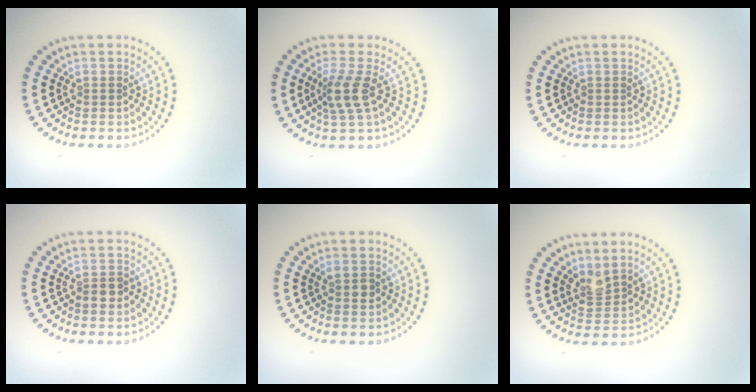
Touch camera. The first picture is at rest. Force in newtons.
{"total": 2.7, "press": 2.1, "slide": 1.8}
{"total": 0.0}
{"total": 1.4, "press": 1.3, "slide": 0.6}
{"total": 1.0, "press": 1.0, "slide": 0.3}
{"total": 2.0, "press": 1.5, "slide": 1.3}